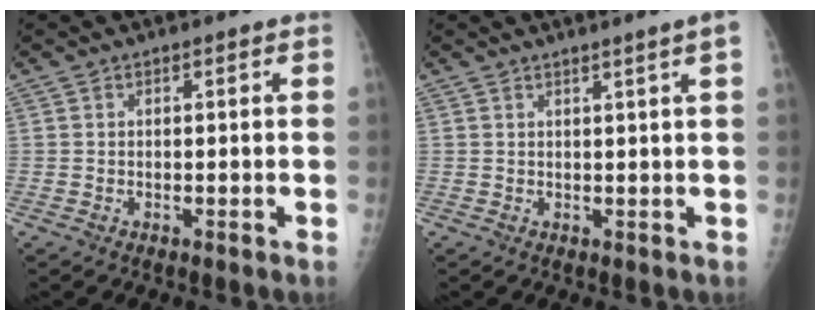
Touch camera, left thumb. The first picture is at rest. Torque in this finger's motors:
{"motor_torque": [1.11, 1.69, 0.59, -0.62, 0.05]}